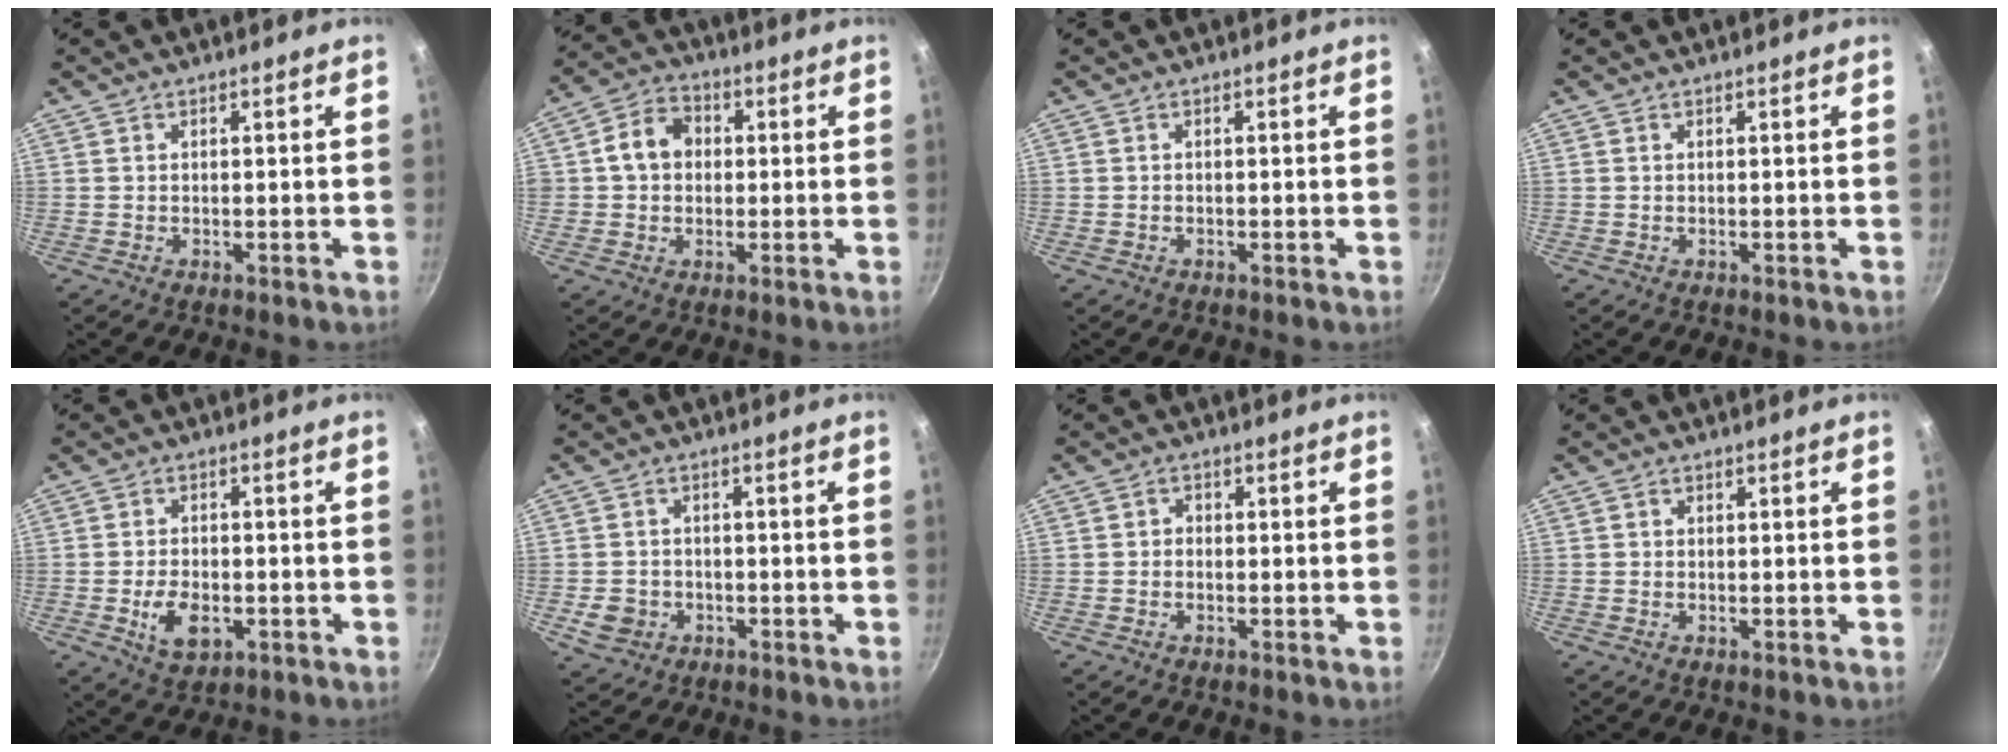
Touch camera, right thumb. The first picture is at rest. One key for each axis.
{"total": 7.9, "fx": 0.8, "fy": 6.7, "fz": 4.2, "tx": -0.041, "ty": 0.016, "tz": 0.001}
{"total": 0.0}
{"total": 0.0}
{"total": 7.1, "fx": -2.0, "fy": 4.3, "fz": 5.2, "tx": -0.082, "ty": 0.005, "tz": -0.029}
{"total": 5.0, "fx": -1.6, "fy": 4.3, "fz": 1.9, "tx": -0.032, "ty": 0.017, "tz": -0.021}
{"total": 1.4, "fx": -0.3, "fy": 1.2, "fz": 0.6, "tx": -0.007, "ty": 0.005, "tz": -0.008}
{"total": 0.7, "fx": 0.0, "fy": 0.7, "fz": 0.2, "tx": -0.001, "ty": 0.002, "tz": 0.000}